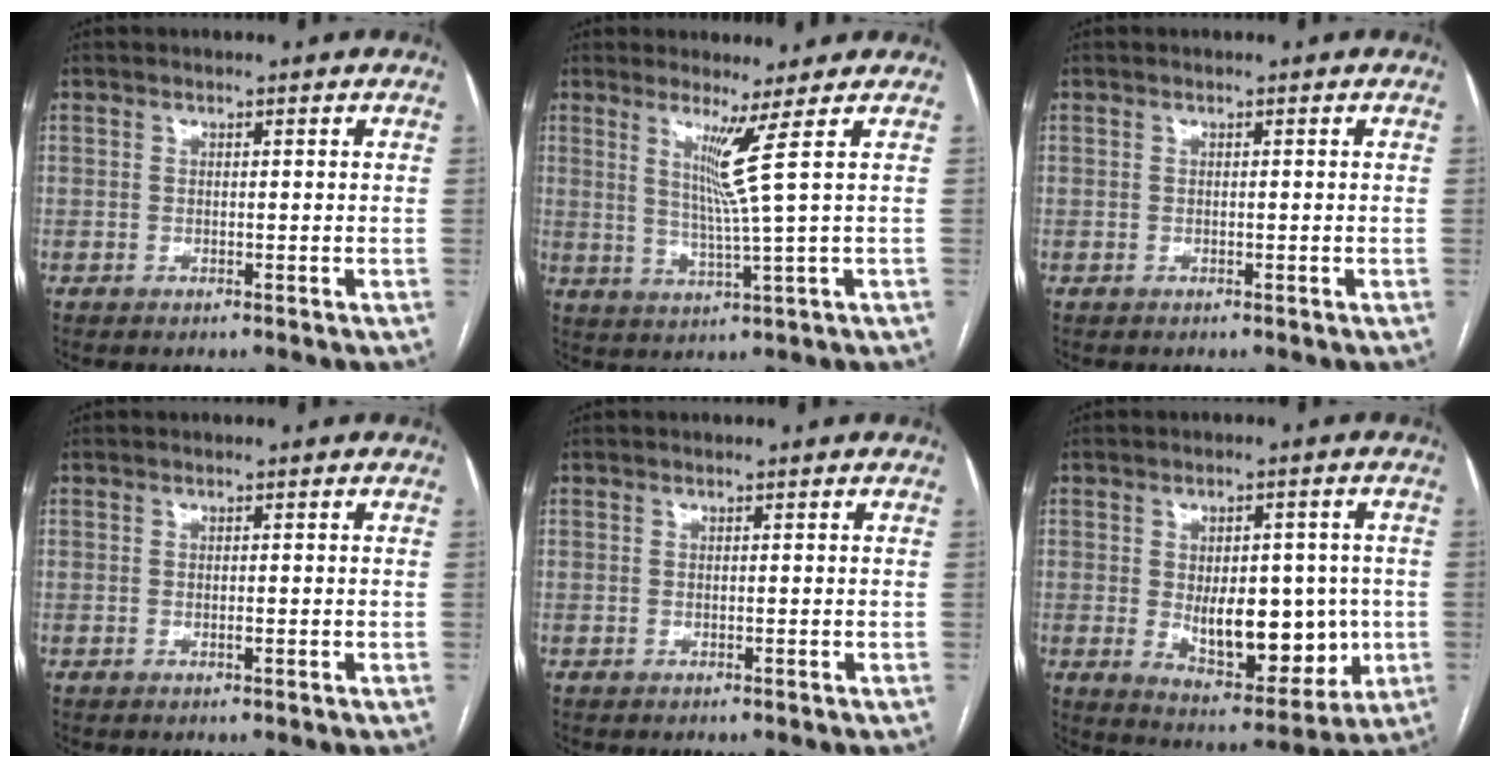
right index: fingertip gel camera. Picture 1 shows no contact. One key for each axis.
{"total": 5.2, "fx": 2.2, "fy": -2.6, "fz": 4.0, "tx": -0.079, "ty": -0.022, "tz": 0.049}
{"total": 0.0}
{"total": 0.7, "fx": -0.1, "fy": 0.2, "fz": 0.7, "tx": -0.012, "ty": -0.001, "tz": -0.001}
{"total": 0.0}
{"total": 12.8, "fx": -0.9, "fy": 6.5, "fz": 11.0, "tx": -0.156, "ty": -0.003, "tz": 0.004}